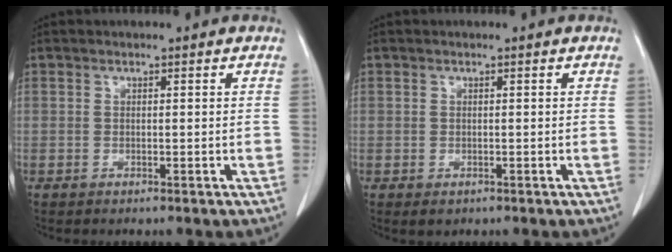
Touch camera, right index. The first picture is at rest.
{"total": 1.2, "force": [-0.5, 1.0, 0.4], "torque": [-0.005, 0.003, -0.001]}